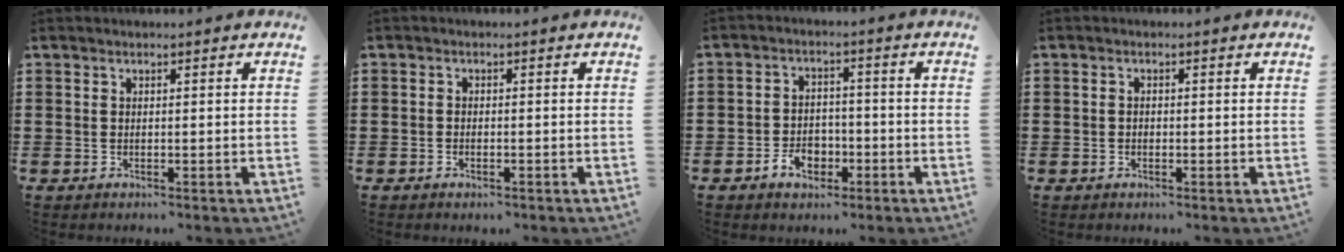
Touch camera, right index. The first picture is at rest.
{"total": 0.9, "force": [-0.8, 0.3, 0.3], "torque": [-0.009, -0.002, -0.014]}
{"total": 4.4, "force": [-2.1, 3.2, 2.2], "torque": [-0.031, 0.006, -0.042]}
{"total": 0.8, "force": [-0.6, 0.4, 0.4], "torque": [-0.009, -0.004, -0.012]}